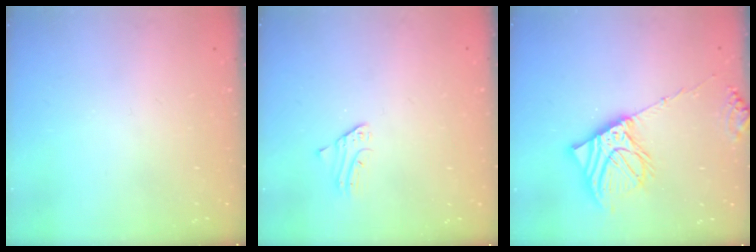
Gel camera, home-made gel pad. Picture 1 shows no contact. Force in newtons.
{"total": 1.8, "press": 1.8, "slide": 0.2}
{"total": 15.9, "press": 15.6, "slide": 2.8}